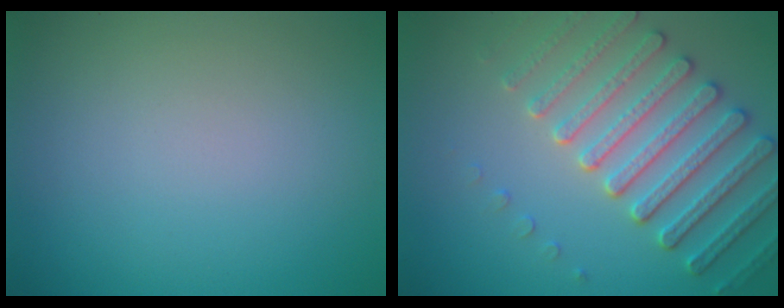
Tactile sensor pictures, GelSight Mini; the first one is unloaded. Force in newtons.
{"total": 5.1, "press": 4.8, "slide": 1.7}